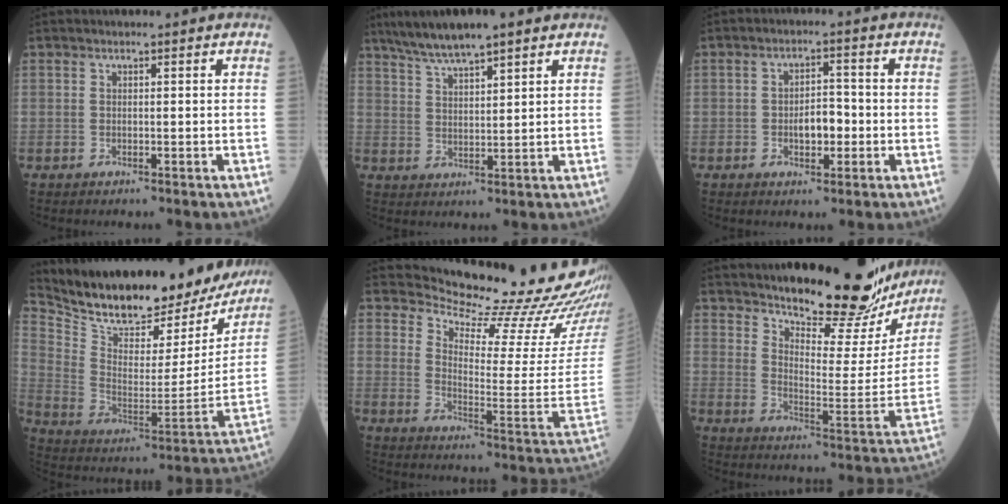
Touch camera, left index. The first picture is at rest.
{"total": 8.2, "force": [6.6, 0.8, 4.9], "torque": [-0.094, 0.025, 0.119]}
{"total": 4.4, "force": [-1.0, 2.1, 3.7], "torque": [-0.063, 0.008, -0.017]}
{"total": 27.8, "force": [23.9, 8.6, 11.4], "torque": [-0.211, -0.020, 0.345]}
{"total": 20.0, "force": [19.3, -0.4, 5.1], "torque": [-0.093, -0.130, 0.244]}
{"total": 21.6, "force": [19.3, 4.3, 8.7], "torque": [-0.123, -0.061, 0.257]}